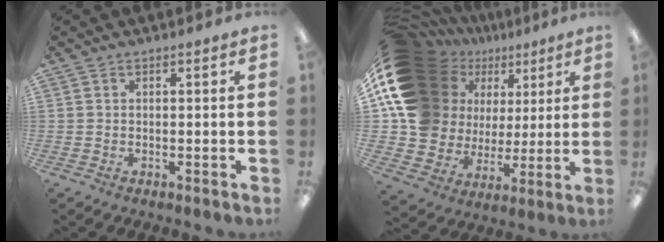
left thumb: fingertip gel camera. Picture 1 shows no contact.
{"total": 21.0, "force": [7.9, 16.7, 10.0], "torque": [-0.198, -0.056, 0.180]}